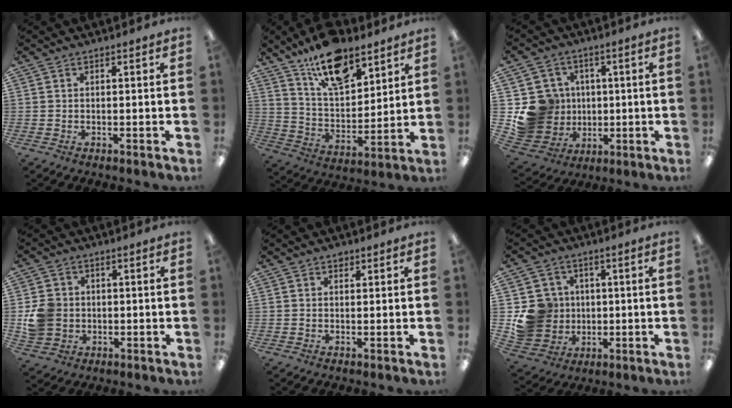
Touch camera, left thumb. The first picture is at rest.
{"total": 15.8, "force": [11.3, 7.1, 8.6], "torque": [-0.148, -0.055, 0.200]}
{"total": 14.6, "force": [0.0, 13.9, 4.5], "torque": [-0.114, 0.003, 0.021]}
{"total": 7.8, "force": [-0.3, 7.1, 3.4], "torque": [-0.072, 0.014, -0.003]}
{"total": 1.1, "force": [0.7, 0.6, 0.4], "torque": [-0.001, -0.001, 0.012]}
{"total": 11.3, "force": [-0.1, 10.9, 2.9], "torque": [-0.065, 0.015, 0.013]}